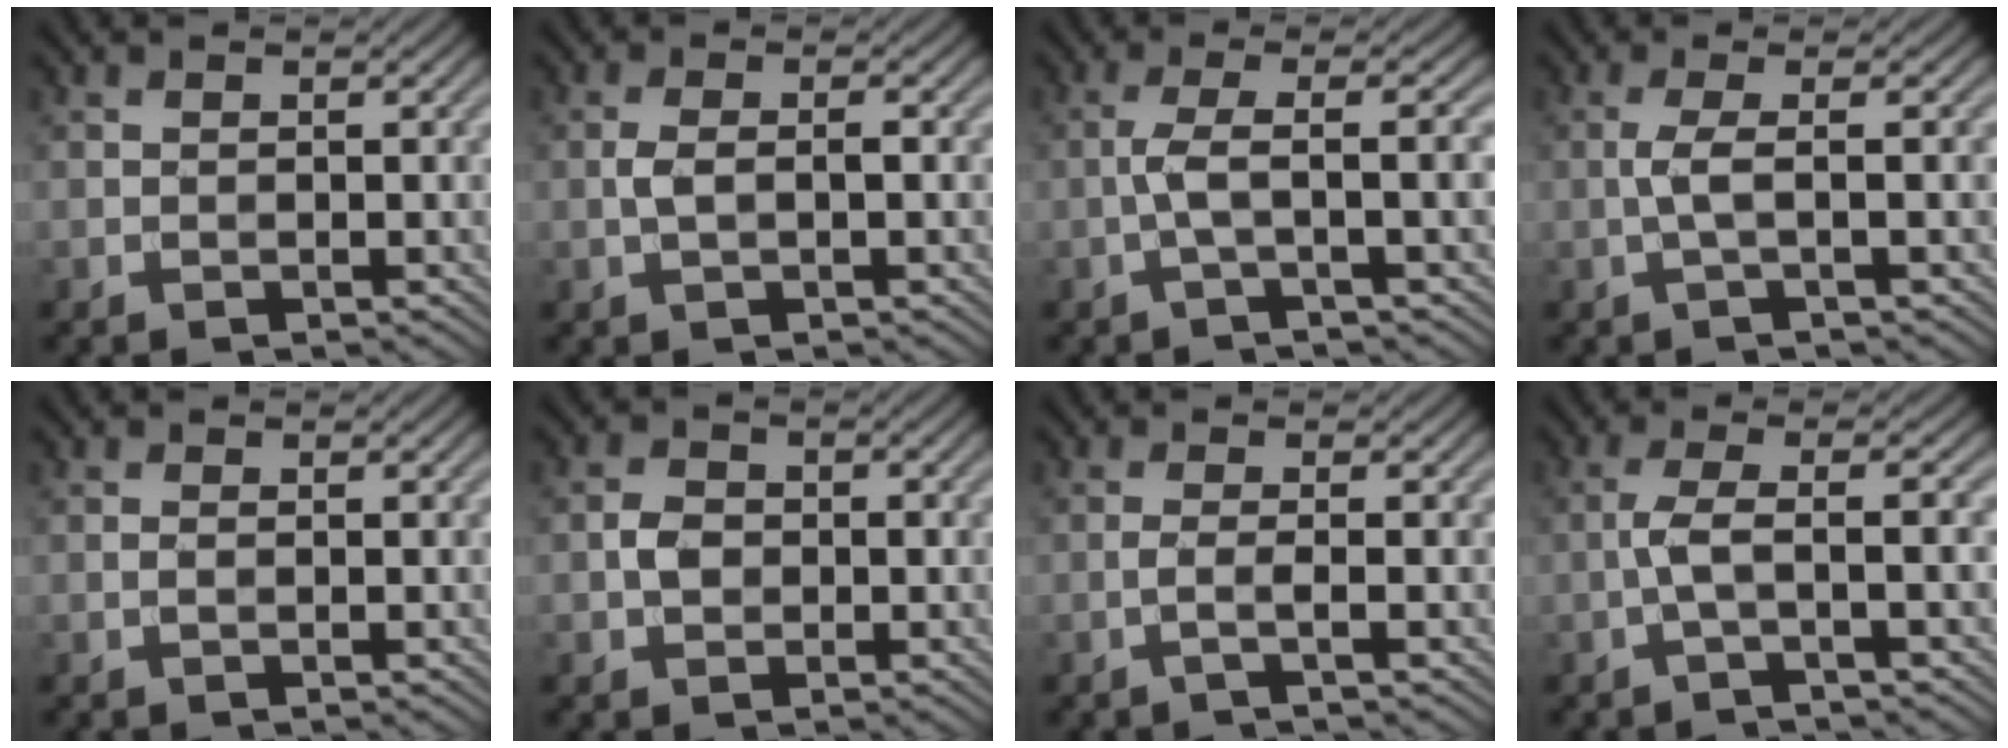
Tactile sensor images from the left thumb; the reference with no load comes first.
{"total": 2.3, "force": [-0.2, 0.8, 2.1], "torque": [-0.050, 0.003, -0.008]}
{"total": 4.6, "force": [-0.9, 0.8, 4.5], "torque": [-0.076, 0.013, -0.032]}
{"total": 3.3, "force": [-0.2, 0.7, 3.3], "torque": [-0.058, 0.008, -0.016]}
{"total": 0.6, "force": [-0.1, 0.2, 0.6], "torque": [-0.013, 0.000, -0.002]}
{"total": 2.6, "force": [-0.4, 2.1, 1.5], "torque": [-0.030, -0.001, -0.014]}
{"total": 1.8, "force": [-0.6, 0.2, 1.7], "torque": [-0.028, 0.008, -0.023]}
{"total": 4.2, "force": [-1.1, 0.7, 4.0], "torque": [-0.071, 0.011, -0.035]}